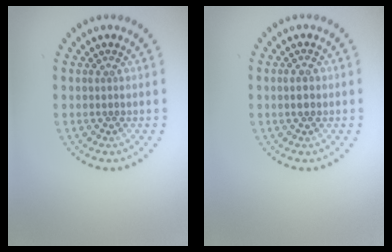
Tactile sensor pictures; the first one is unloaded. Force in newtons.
{"total": 1.1, "press": 1.1, "slide": 0.1}